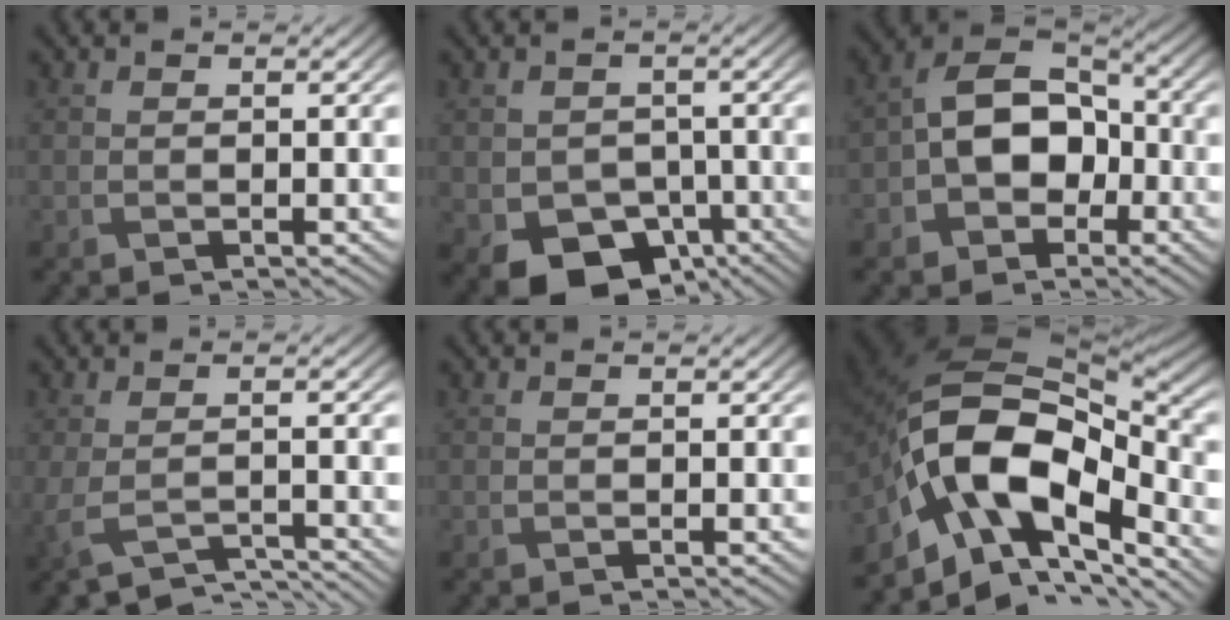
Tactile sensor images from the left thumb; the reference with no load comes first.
{"total": 7.8, "force": [-3.6, 5.8, 3.9], "torque": [-0.076, -0.026, -0.054]}
{"total": 9.7, "force": [-2.2, 7.0, 6.4], "torque": [-0.120, 0.004, -0.056]}
{"total": 3.8, "force": [-2.8, 0.7, 2.4], "torque": [-0.054, -0.023, -0.043]}
{"total": 0.0}
{"total": 16.5, "force": [-5.9, 9.1, 12.5], "torque": [-0.242, -0.011, -0.119]}